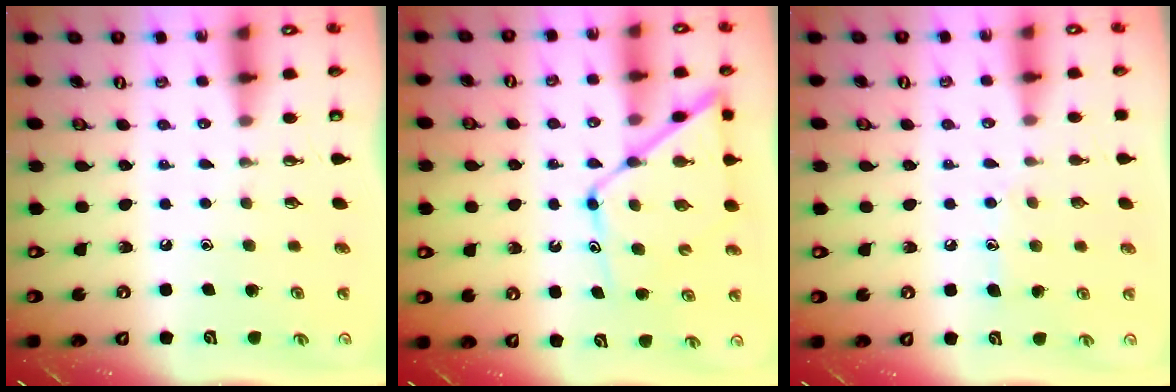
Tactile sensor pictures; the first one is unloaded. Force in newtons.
{"total": 12.3, "press": 12.2, "slide": 1.0}
{"total": 5.7, "press": 5.6, "slide": 0.6}